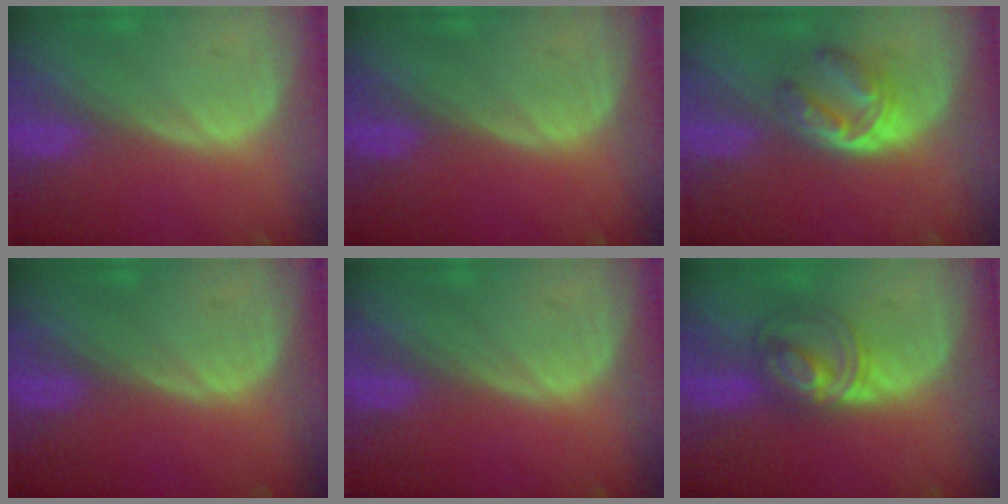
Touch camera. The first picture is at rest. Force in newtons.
{"total": 0.0}
{"total": 6.2, "press": 5.0, "slide": 3.5}
{"total": 0.0}
{"total": 0.0}
{"total": 5.8, "press": 5.8, "slide": 0.3}